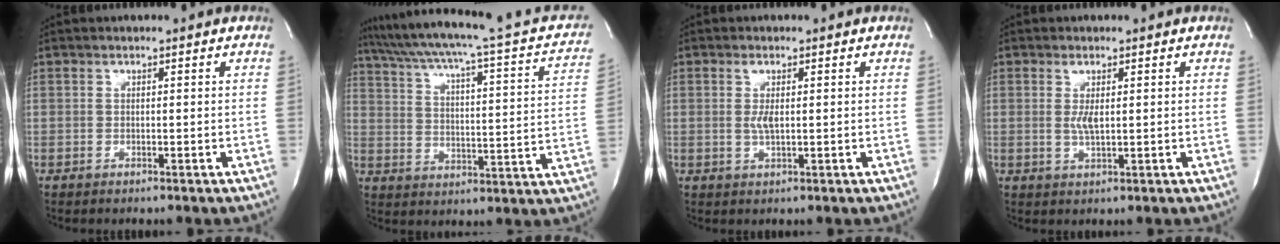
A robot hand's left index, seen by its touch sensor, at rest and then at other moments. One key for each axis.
{"total": 23.0, "fx": 18.4, "fy": 2.8, "fz": 13.6, "tx": -0.204, "ty": -0.012, "tz": 0.228}
{"total": 2.3, "fx": -0.4, "fy": 0.6, "fz": 2.2, "tx": -0.047, "ty": -0.008, "tz": -0.002}
{"total": 2.4, "fx": -0.2, "fy": 0.5, "fz": 2.3, "tx": -0.049, "ty": -0.010, "tz": 0.002}